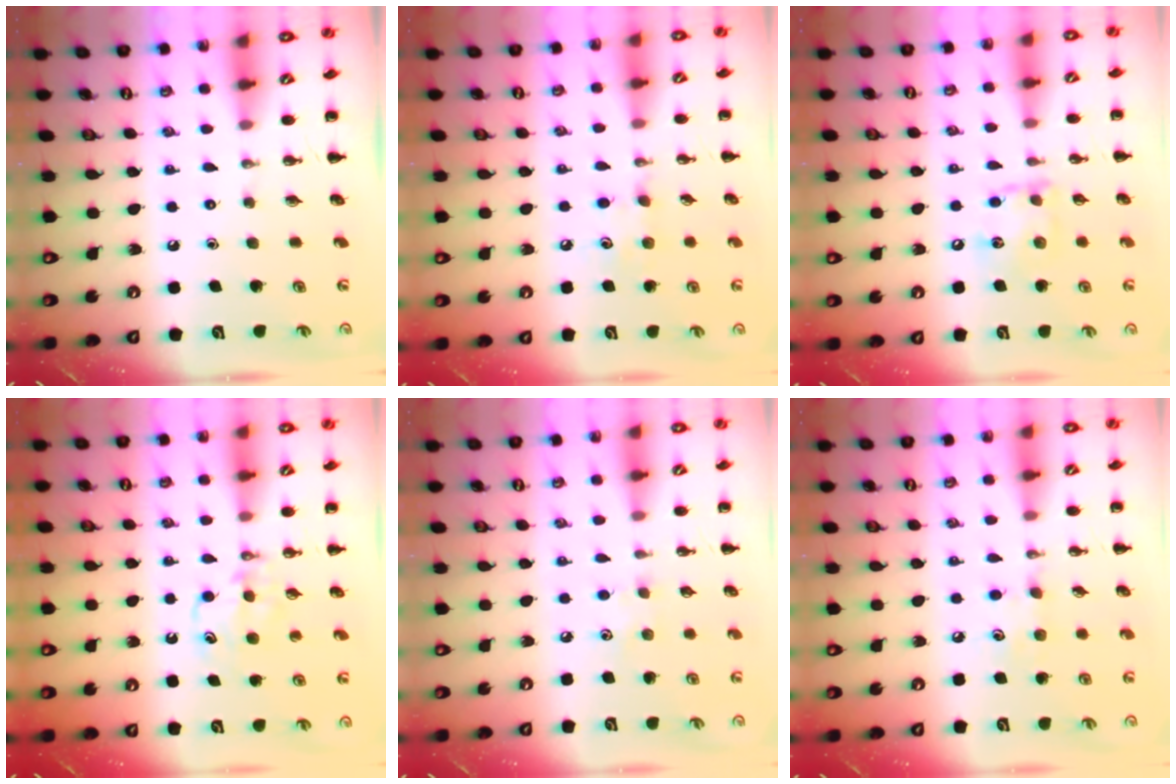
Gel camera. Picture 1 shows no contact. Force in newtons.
{"total": 7.1, "press": 6.9, "slide": 1.8}
{"total": 9.1, "press": 9.1, "slide": 0.8}
{"total": 5.7, "press": 5.5, "slide": 1.6}
{"total": 3.7, "press": 3.6, "slide": 0.9}
{"total": 7.1, "press": 6.9, "slide": 1.8}